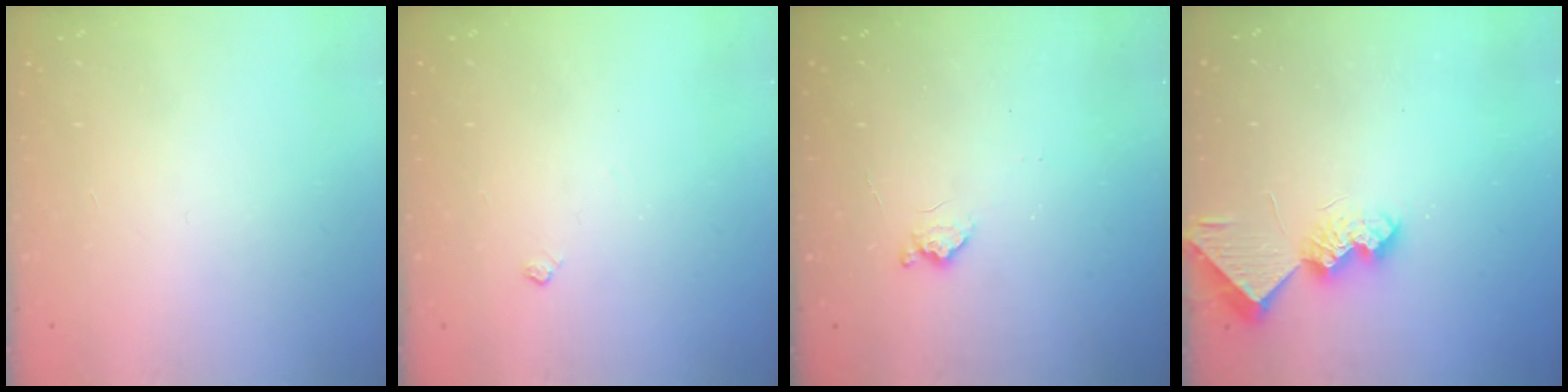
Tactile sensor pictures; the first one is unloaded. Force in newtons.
{"total": 3.2, "press": 3.1, "slide": 0.5}
{"total": 6.2, "press": 6.1, "slide": 0.8}
{"total": 8.3, "press": 8.3, "slide": 0.3}